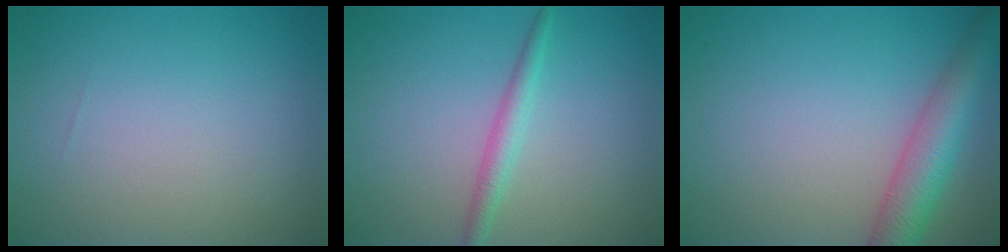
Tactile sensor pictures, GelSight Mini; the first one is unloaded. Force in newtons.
{"total": 1.9, "press": 1.9, "slide": 0.0}
{"total": 5.3, "press": 5.3, "slide": 0.2}